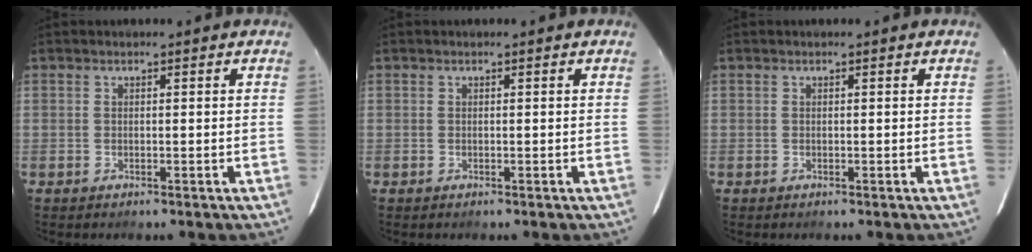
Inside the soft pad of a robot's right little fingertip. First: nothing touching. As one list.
[{"total": 0.0}, {"total": 0.0}]